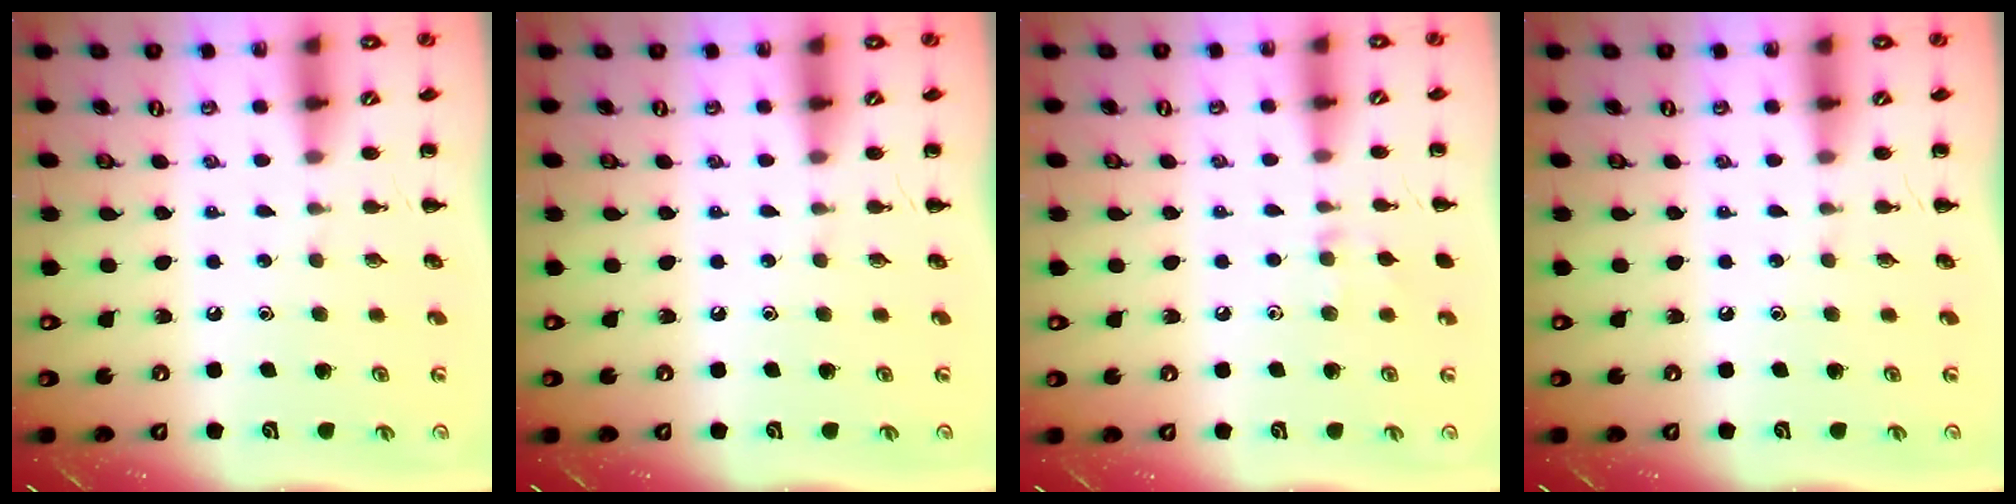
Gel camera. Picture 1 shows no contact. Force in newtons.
{"total": 0.0}
{"total": 6.2, "press": 5.9, "slide": 1.9}
{"total": 0.0}